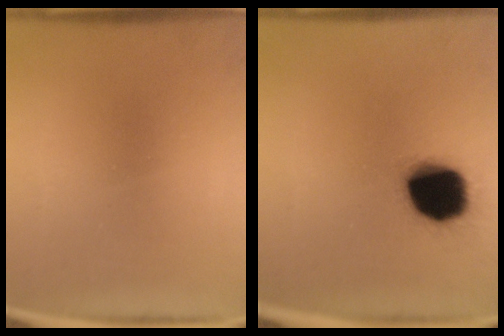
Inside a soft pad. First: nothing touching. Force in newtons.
{"total": 19.7}